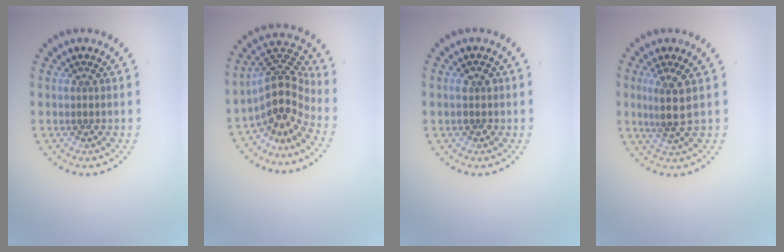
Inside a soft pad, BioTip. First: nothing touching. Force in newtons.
{"total": 4.5, "press": 3.1, "slide": 3.2}
{"total": 1.4, "press": 1.4, "slide": 0.2}
{"total": 2.7, "press": 2.1, "slide": 1.7}